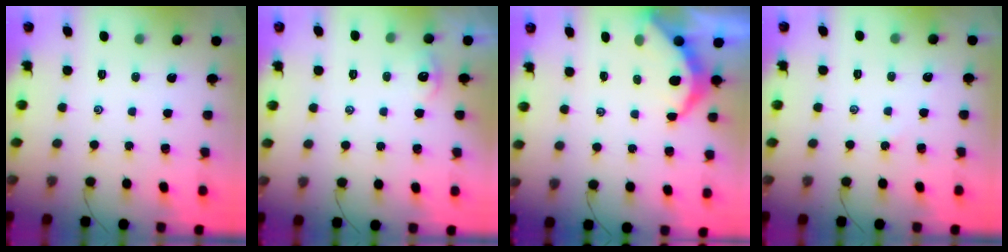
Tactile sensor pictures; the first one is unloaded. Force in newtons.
{"total": 2.7, "press": 2.7, "slide": 0.3}
{"total": 6.1, "press": 6.1, "slide": 0.3}
{"total": 3.6, "press": 3.5, "slide": 0.5}